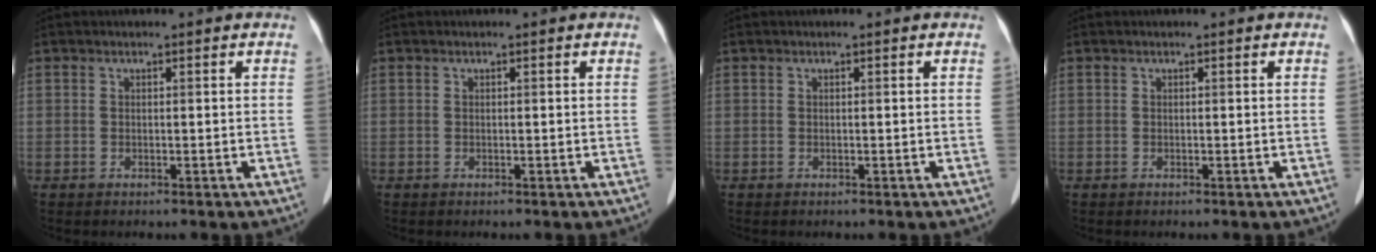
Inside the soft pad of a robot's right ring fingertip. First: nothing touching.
{"total": 0.0}
{"total": 0.0}
{"total": 0.0}